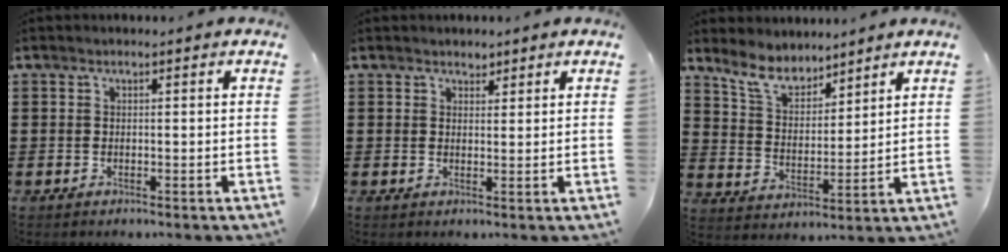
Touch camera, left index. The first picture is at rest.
{"total": 1.6, "force": [1.4, 0.8, 0.1], "torque": [0.002, 0.002, 0.025]}
{"total": 7.1, "force": [6.4, 2.3, 2.3], "torque": [-0.071, -0.018, 0.118]}